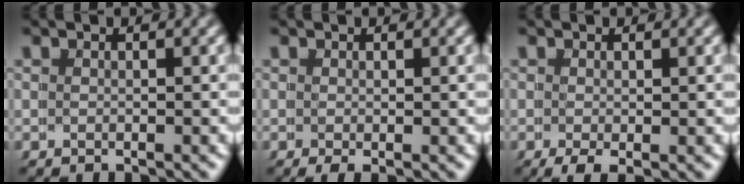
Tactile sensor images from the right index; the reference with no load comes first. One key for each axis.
{"total": 0.8, "fx": -0.4, "fy": 0.1, "fz": 0.6, "tx": -0.008, "ty": -0.004, "tz": -0.008}
{"total": 1.7, "fx": -1.0, "fy": 0.4, "fz": 1.3, "tx": -0.019, "ty": -0.009, "tz": -0.013}